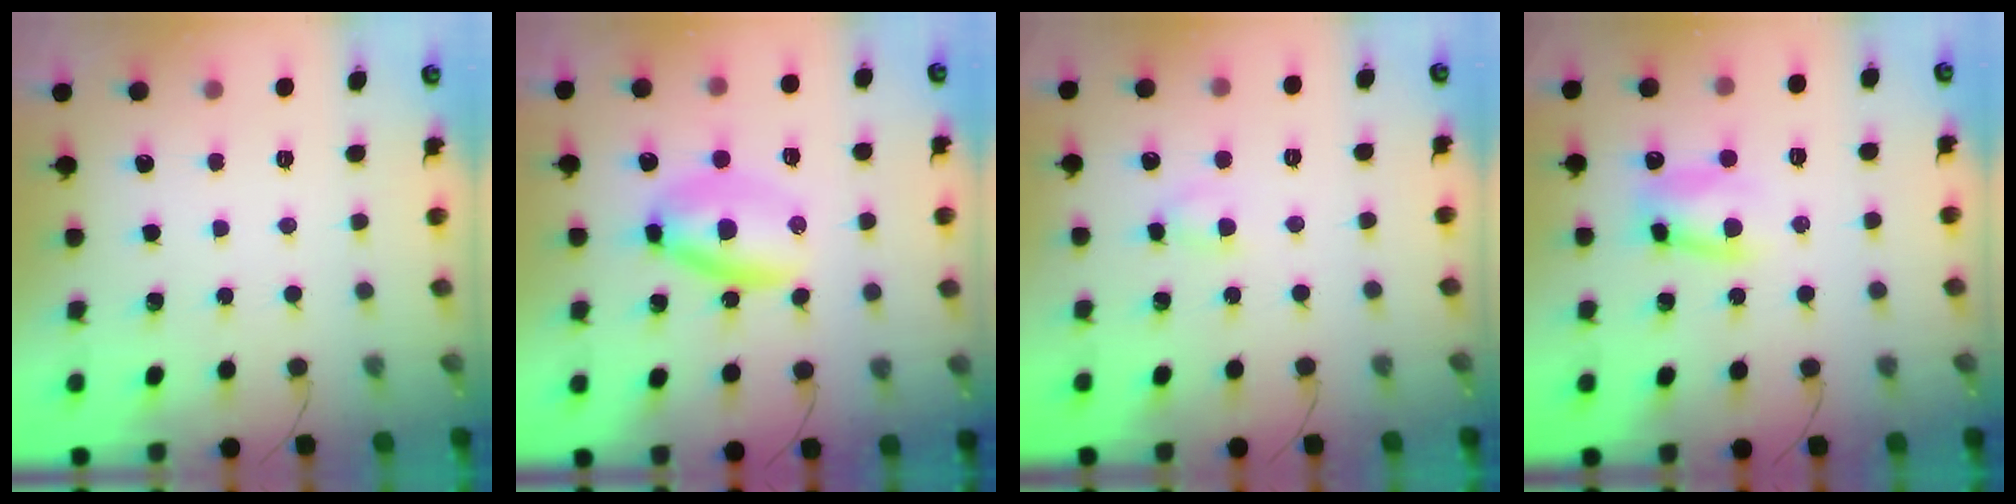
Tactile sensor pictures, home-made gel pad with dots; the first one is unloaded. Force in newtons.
{"total": 6.3, "press": 6.1, "slide": 1.3}
{"total": 3.4, "press": 3.2, "slide": 1.2}
{"total": 8.0, "press": 7.9, "slide": 1.1}